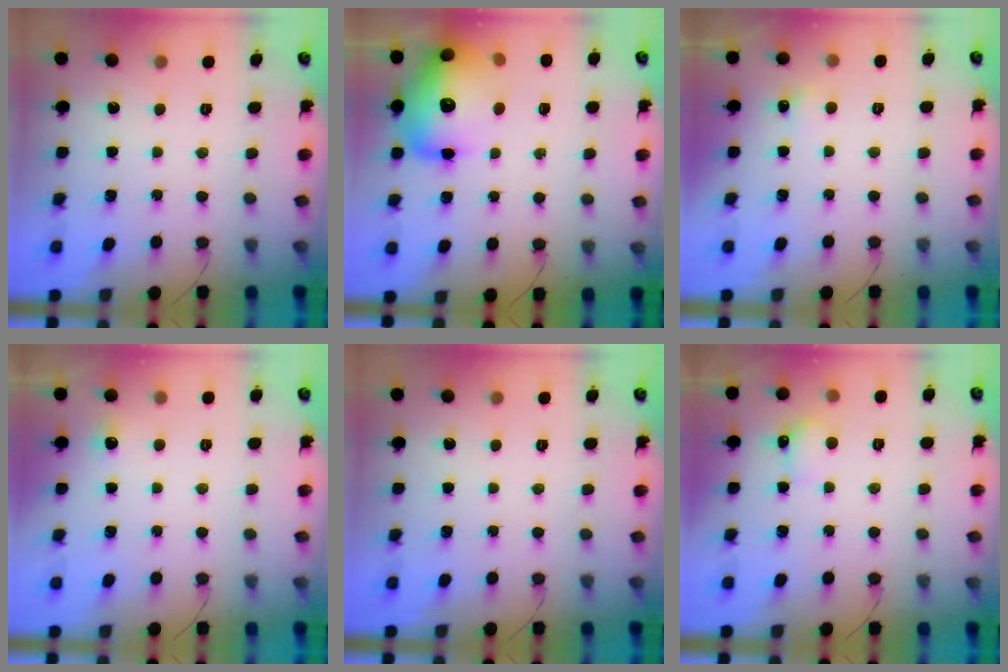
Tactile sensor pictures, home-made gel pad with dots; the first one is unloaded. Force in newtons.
{"total": 22.0, "press": 21.8, "slide": 3.3}
{"total": 3.3, "press": 3.0, "slide": 1.2}
{"total": 3.6, "press": 3.3, "slide": 1.5}
{"total": 0.0}
{"total": 4.2, "press": 4.0, "slide": 1.1}